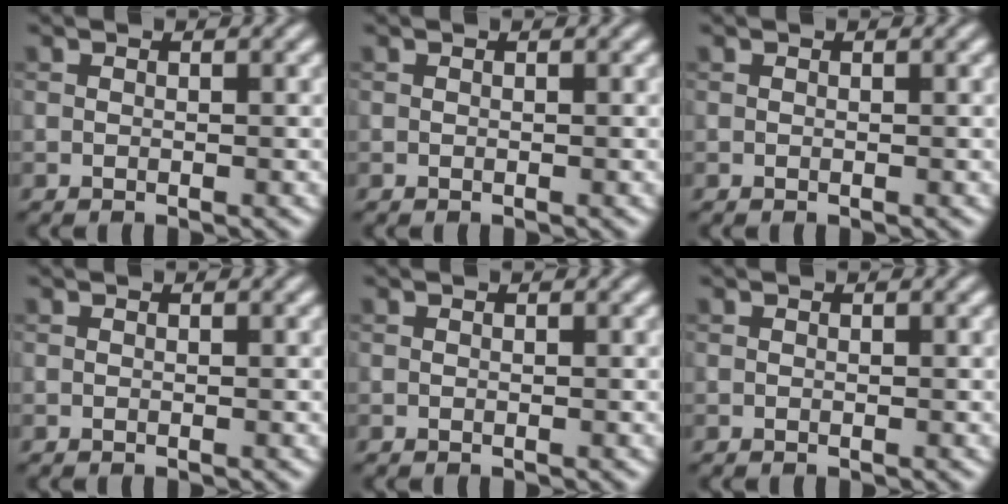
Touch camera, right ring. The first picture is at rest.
{"total": 0.0}
{"total": 0.0}
{"total": 0.0}
{"total": 0.0}
{"total": 0.0}